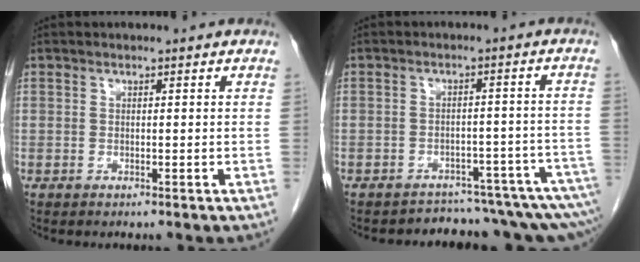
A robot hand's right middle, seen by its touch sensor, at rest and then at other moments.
{"total": 11.3, "force": [-11.1, 1.0, 1.9], "torque": [0.006, 0.033, -0.127]}